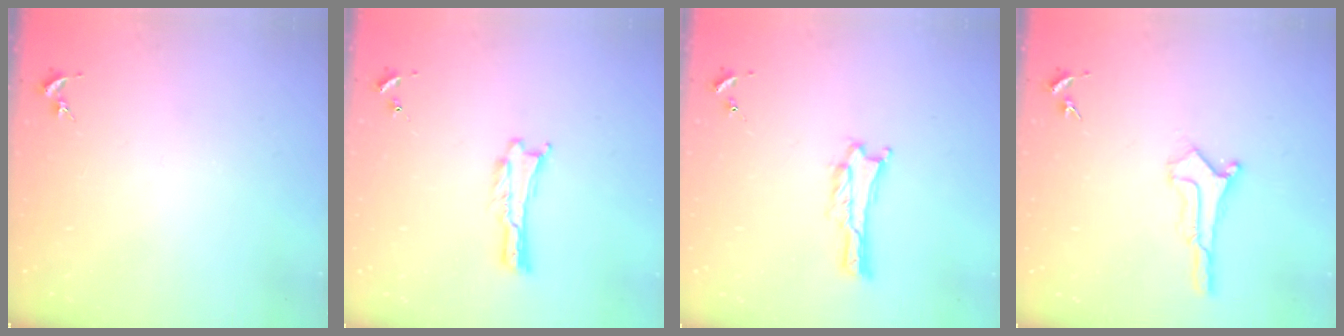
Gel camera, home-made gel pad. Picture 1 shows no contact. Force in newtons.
{"total": 0.0}
{"total": 1.0, "press": 1.0, "slide": 0.1}
{"total": 0.9, "press": 0.9, "slide": 0.1}